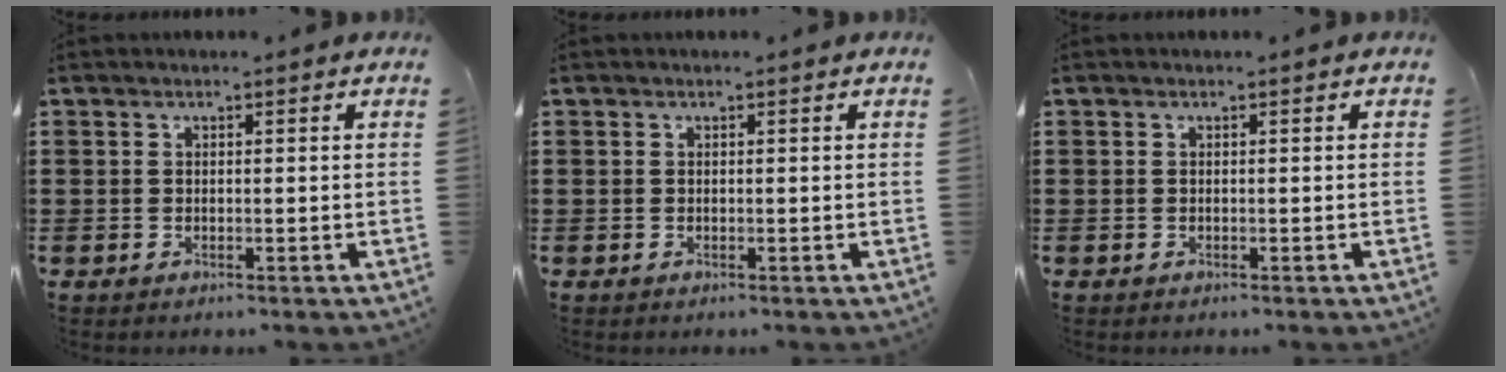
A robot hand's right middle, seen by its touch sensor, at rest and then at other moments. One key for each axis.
{"total": 0.0}
{"total": 0.0}